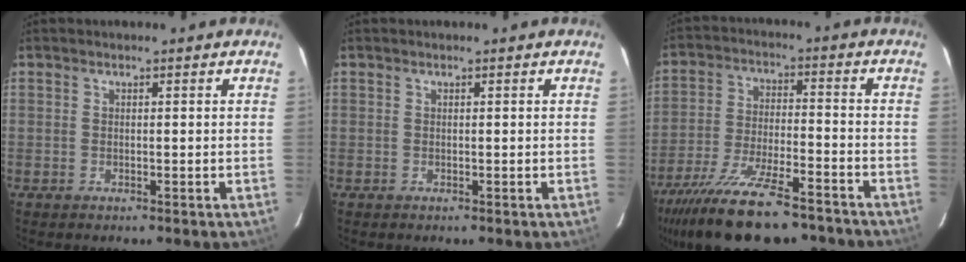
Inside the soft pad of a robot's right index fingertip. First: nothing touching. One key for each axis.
{"total": 0.0}
{"total": 21.3, "fx": -17.0, "fy": 5.8, "fz": 11.5, "tx": -0.226, "ty": -0.042, "tz": -0.269}